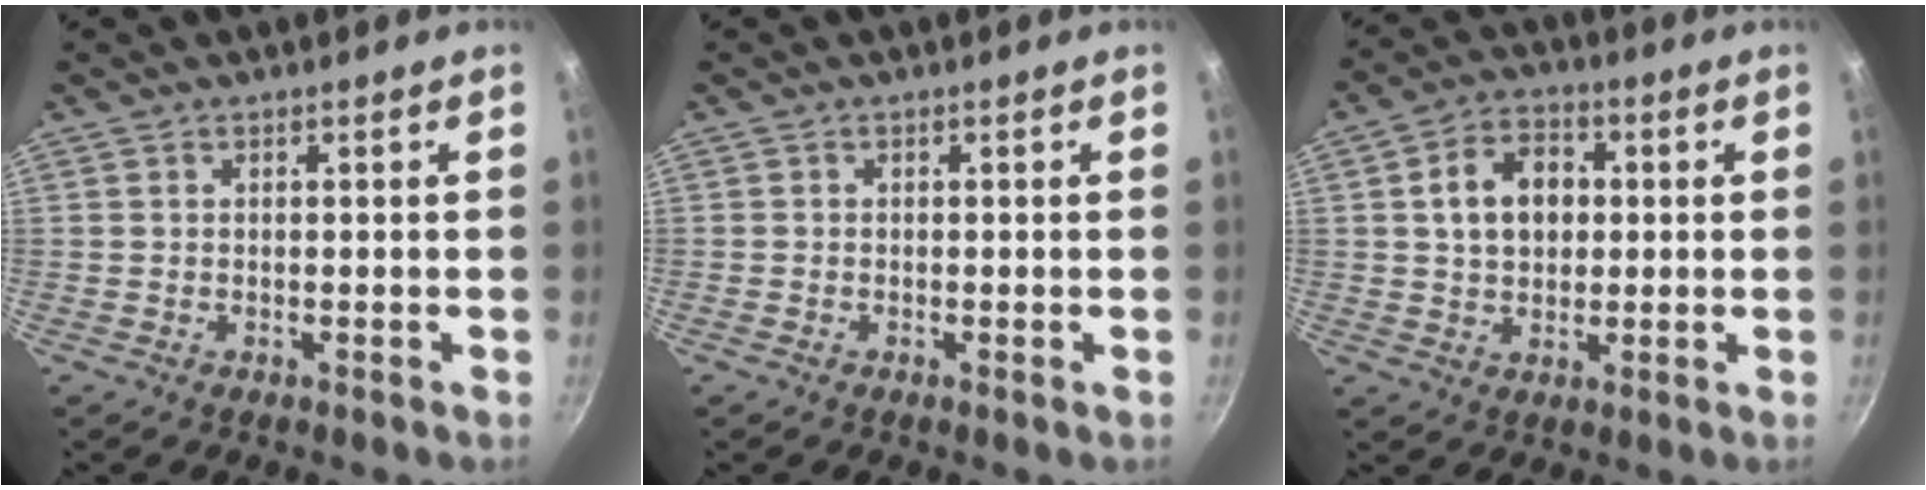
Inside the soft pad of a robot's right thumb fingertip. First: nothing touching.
{"total": 0.0}
{"total": 9.8, "force": [1.5, 7.3, 6.4], "torque": [-0.084, 0.013, 0.018]}